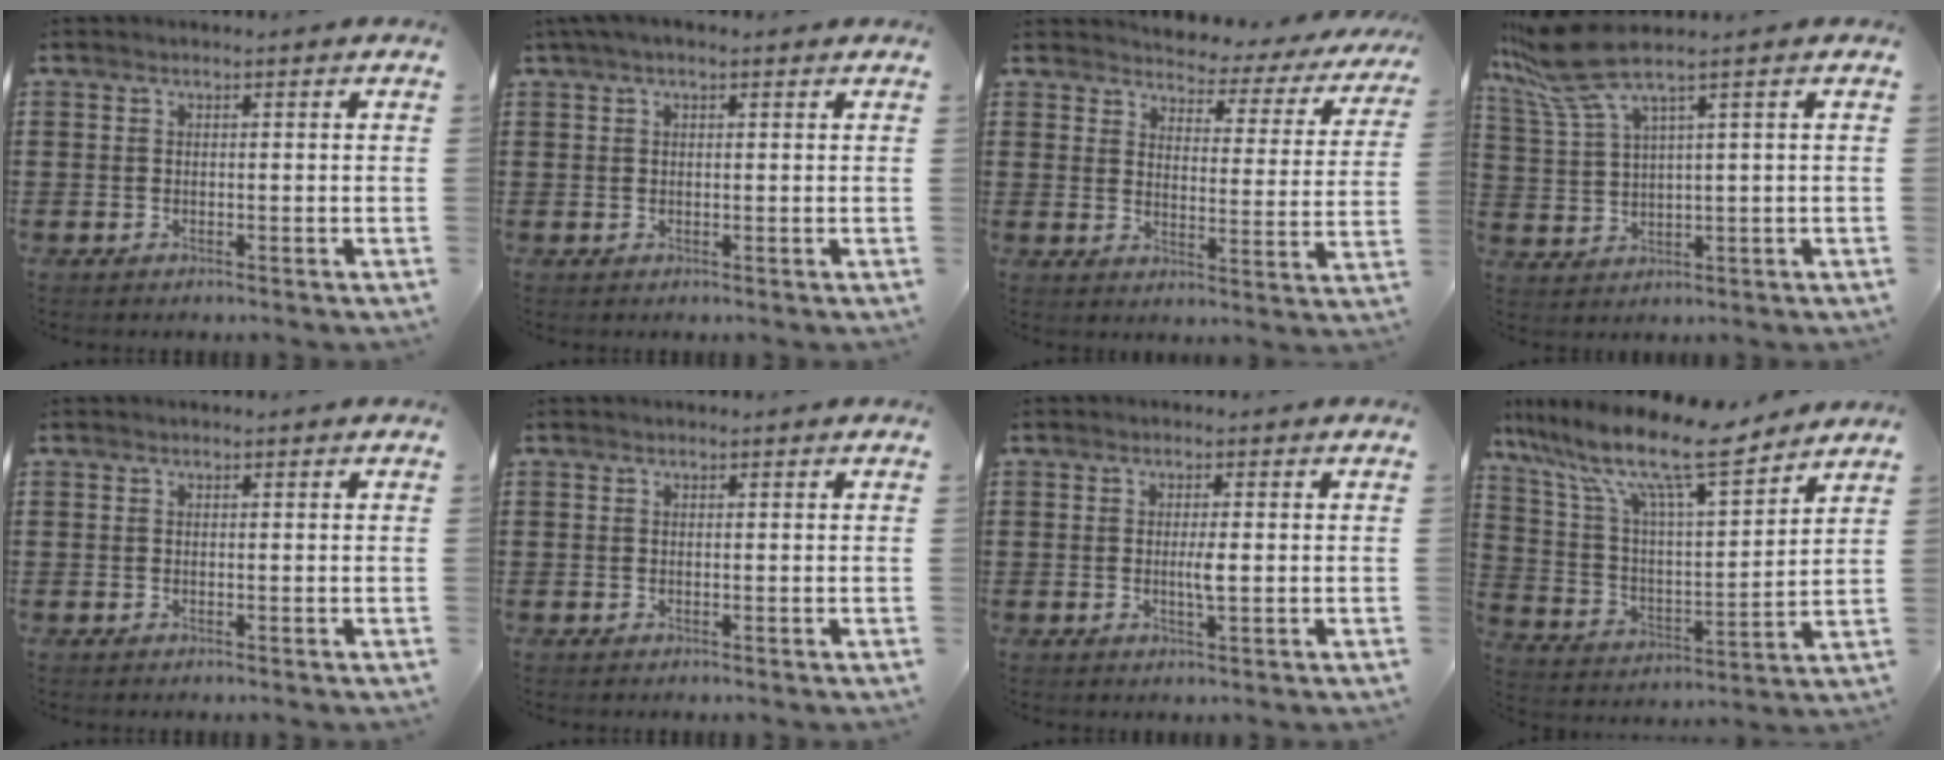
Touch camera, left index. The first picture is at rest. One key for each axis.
{"total": 1.6, "fx": 0.8, "fy": 0.5, "fz": 1.3, "tx": -0.027, "ty": 0.003, "tz": 0.014}
{"total": 3.0, "fx": 2.9, "fy": 0.7, "fz": 0.3, "tx": -0.021, "ty": -0.030, "tz": 0.042}
{"total": 7.2, "fx": 4.6, "fy": 1.0, "fz": 5.5, "tx": -0.146, "ty": -0.027, "tz": 0.076}
{"total": 0.0}
{"total": 0.0}
{"total": 2.4, "fx": -0.2, "fy": 0.2, "fz": 2.3, "tx": -0.044, "ty": -0.005, "tz": -0.005}
{"total": 13.3, "fx": 10.6, "fy": 1.9, "fz": 7.9, "tx": -0.184, "ty": -0.063, "tz": 0.178}